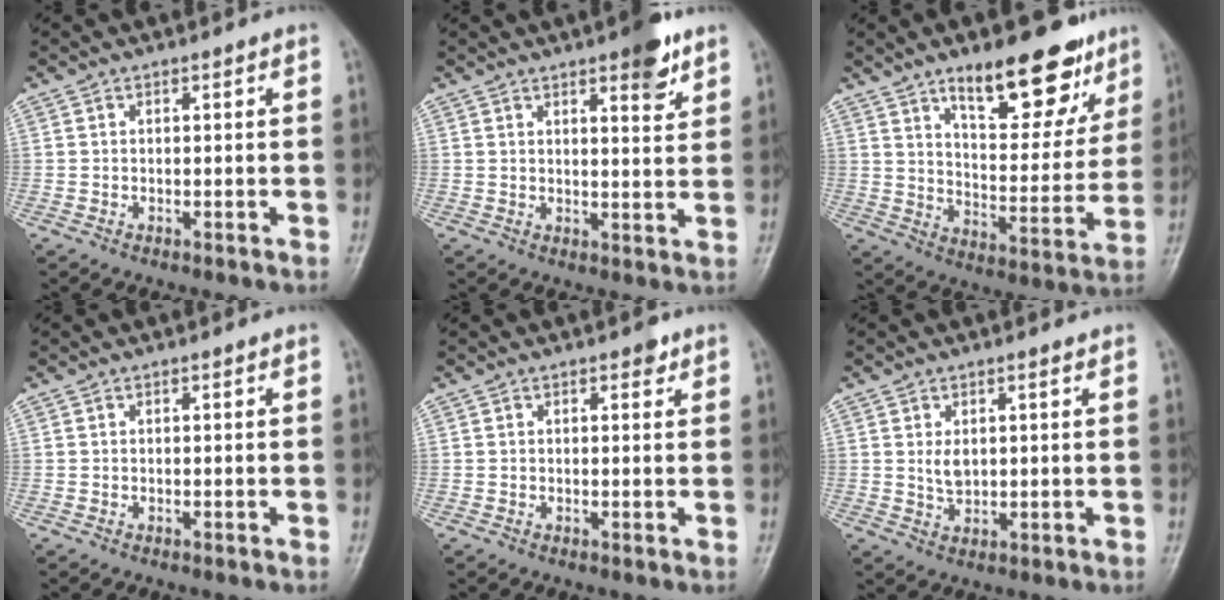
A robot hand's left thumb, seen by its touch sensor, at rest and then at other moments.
{"total": 6.5, "force": [4.0, 1.9, 4.7], "torque": [-0.049, -0.021, 0.051]}
{"total": 19.1, "force": [12.1, 7.8, 12.5], "torque": [-0.120, -0.069, 0.186]}
{"total": 0.0}
{"total": 1.5, "force": [0.9, 0.8, 0.8], "torque": [-0.001, -0.002, 0.009]}
{"total": 3.0, "force": [0.9, 1.8, 2.2], "torque": [-0.029, -0.011, 0.024]}